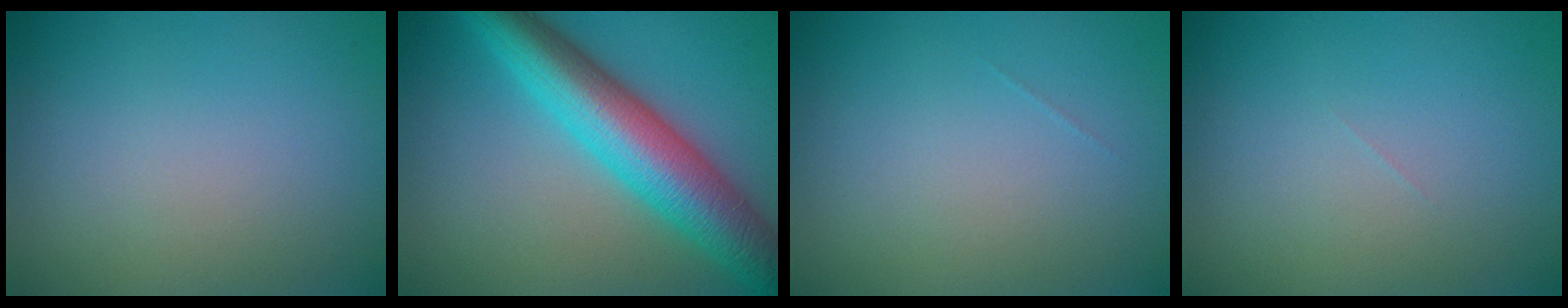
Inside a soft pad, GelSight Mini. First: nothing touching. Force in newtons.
{"total": 9.0, "press": 9.0, "slide": 0.0}
{"total": 0.0}
{"total": 0.0}